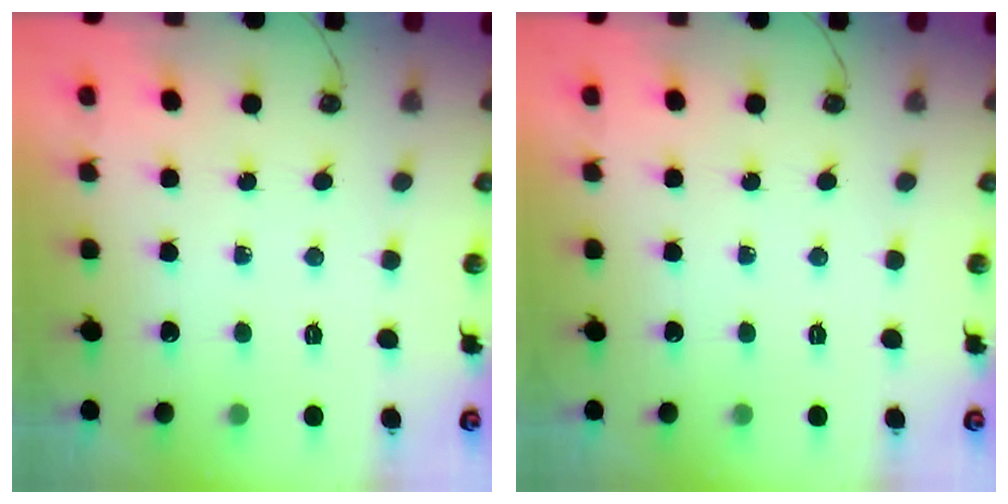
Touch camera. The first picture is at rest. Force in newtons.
{"total": 0.0}